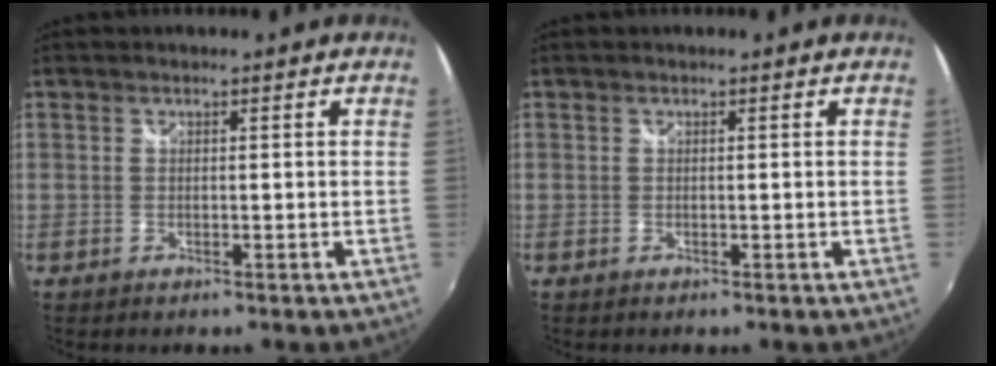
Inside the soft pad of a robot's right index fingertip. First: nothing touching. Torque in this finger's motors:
{"motor_torque": [-0.13, -0.13, 0.03, 0.01]}